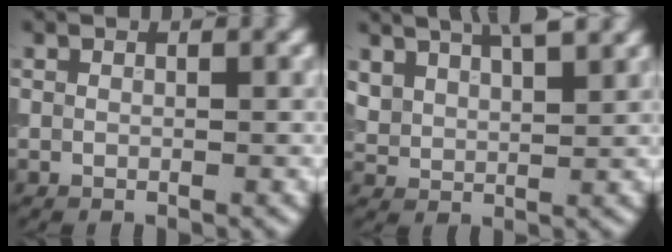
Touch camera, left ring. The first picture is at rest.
{"total": 5.8, "force": [4.3, 2.3, 3.2], "torque": [-0.067, 0.023, 0.067]}